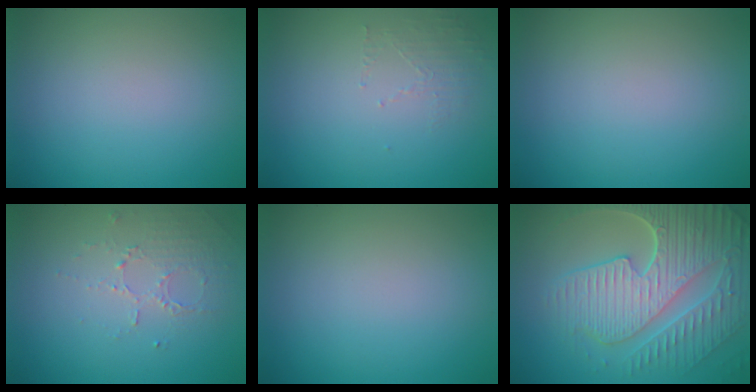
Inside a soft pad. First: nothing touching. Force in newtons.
{"total": 1.4, "press": 0.4, "slide": 1.4}
{"total": 0.0}
{"total": 1.6, "press": 1.0, "slide": 1.3}
{"total": 0.0}
{"total": 9.7, "press": 6.6, "slide": 7.2}